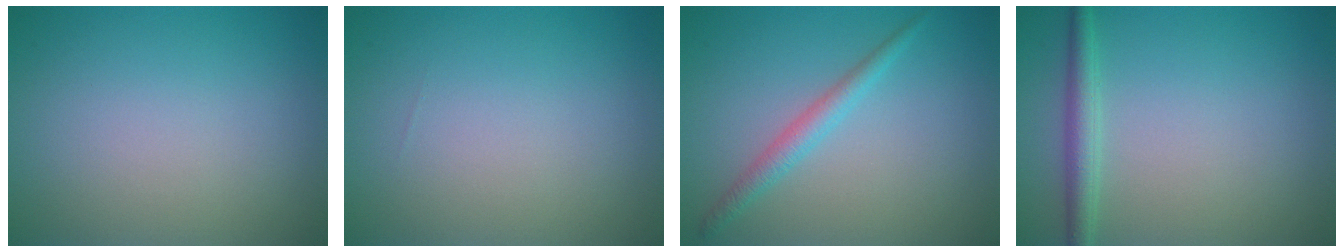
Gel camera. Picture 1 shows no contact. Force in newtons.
{"total": 0.0}
{"total": 2.0, "press": 2.0, "slide": 0.0}
{"total": 2.2, "press": 2.2, "slide": 0.0}